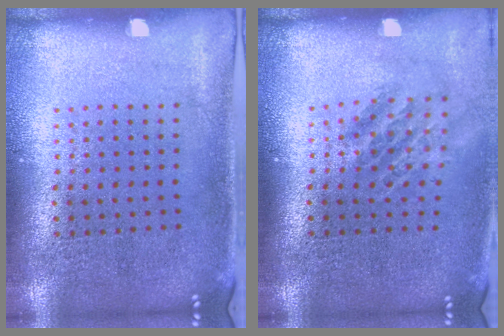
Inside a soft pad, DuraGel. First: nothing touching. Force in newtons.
{"total": 1.5, "press": 1.1, "slide": 1.1}